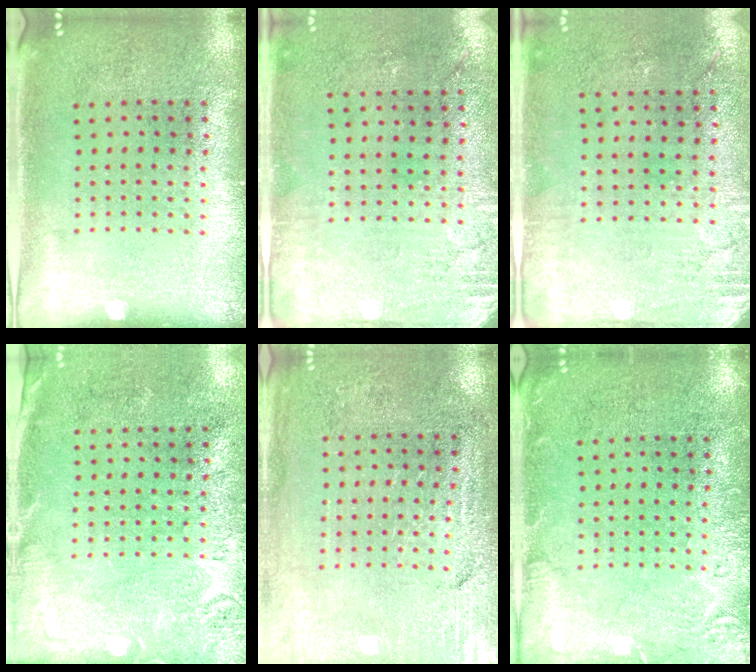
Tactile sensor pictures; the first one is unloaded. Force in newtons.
{"total": 2.8, "press": 2.3, "slide": 1.6}
{"total": 2.8, "press": 2.3, "slide": 1.6}
{"total": 2.7, "press": 2.4, "slide": 1.2}
{"total": 3.2, "press": 3.1, "slide": 0.7}
{"total": 2.7, "press": 2.7, "slide": 0.5}